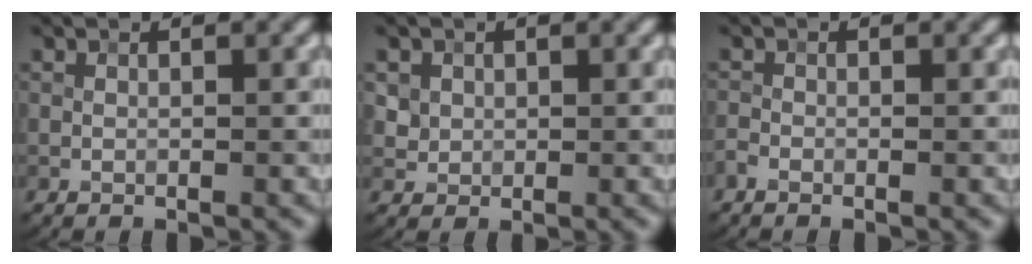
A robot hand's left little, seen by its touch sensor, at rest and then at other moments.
{"total": 2.7, "force": [1.1, 2.3, 0.9], "torque": [-0.022, -0.001, 0.031]}
{"total": 0.8, "force": [-0.6, 0.3, 0.3], "torque": [-0.006, 0.001, -0.016]}